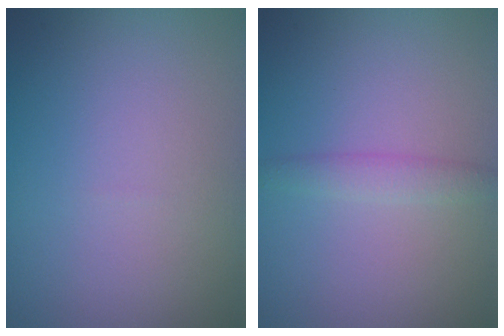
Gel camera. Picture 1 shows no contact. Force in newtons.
{"total": 1.4, "press": 1.4, "slide": 0.0}